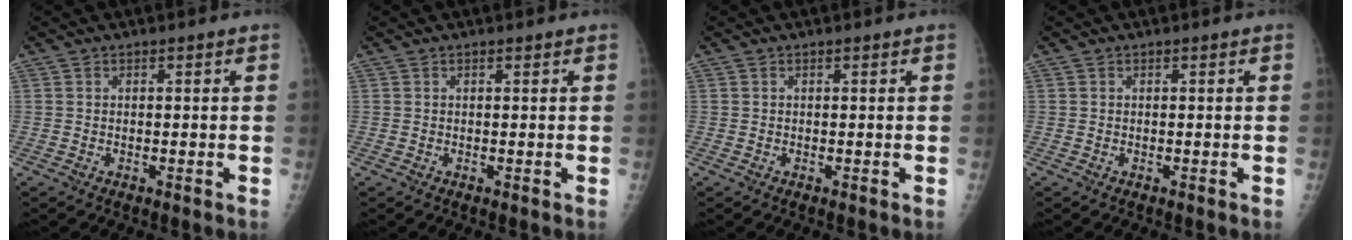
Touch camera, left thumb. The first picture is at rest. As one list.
[{"total": 0.0}, {"total": 0.0}, {"total": 0.0}]